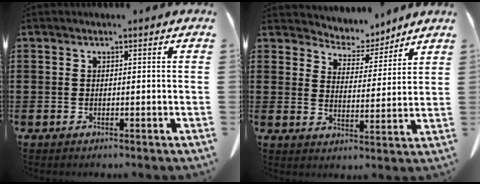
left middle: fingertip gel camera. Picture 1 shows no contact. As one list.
[{"total": 4.8, "force": [4.6, 1.3, -0.1], "torque": [-0.019, -0.038, 0.076]}]